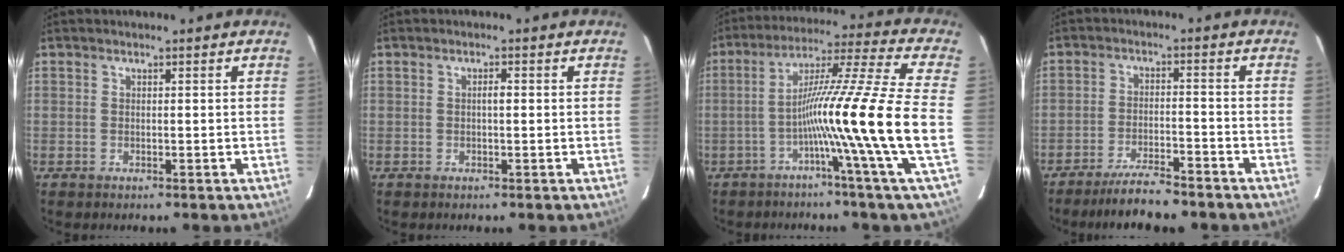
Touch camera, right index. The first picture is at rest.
{"total": 1.0, "force": [0.0, 0.2, 1.0], "torque": [-0.016, 0.002, -0.001]}
{"total": 17.4, "force": [-4.0, -3.6, 16.5], "torque": [-0.276, -0.007, -0.082]}
{"total": 8.2, "force": [-7.2, 0.8, 3.7], "torque": [-0.060, -0.017, -0.121]}